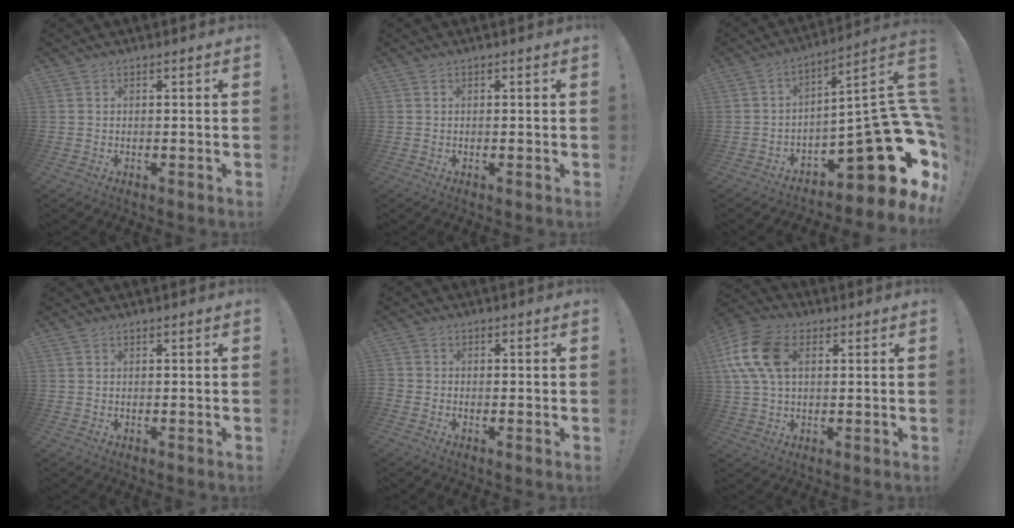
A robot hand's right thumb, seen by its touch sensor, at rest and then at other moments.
{"total": 0.0}
{"total": 22.9, "force": [-7.7, 8.0, 20.0], "torque": [-0.255, 0.014, -0.111]}
{"total": 0.0}
{"total": 1.5, "force": [-1.2, 0.9, 0.4], "torque": [-0.009, 0.007, -0.020]}
{"total": 14.3, "force": [3.5, 9.1, 10.4], "torque": [-0.221, 0.006, 0.070]}